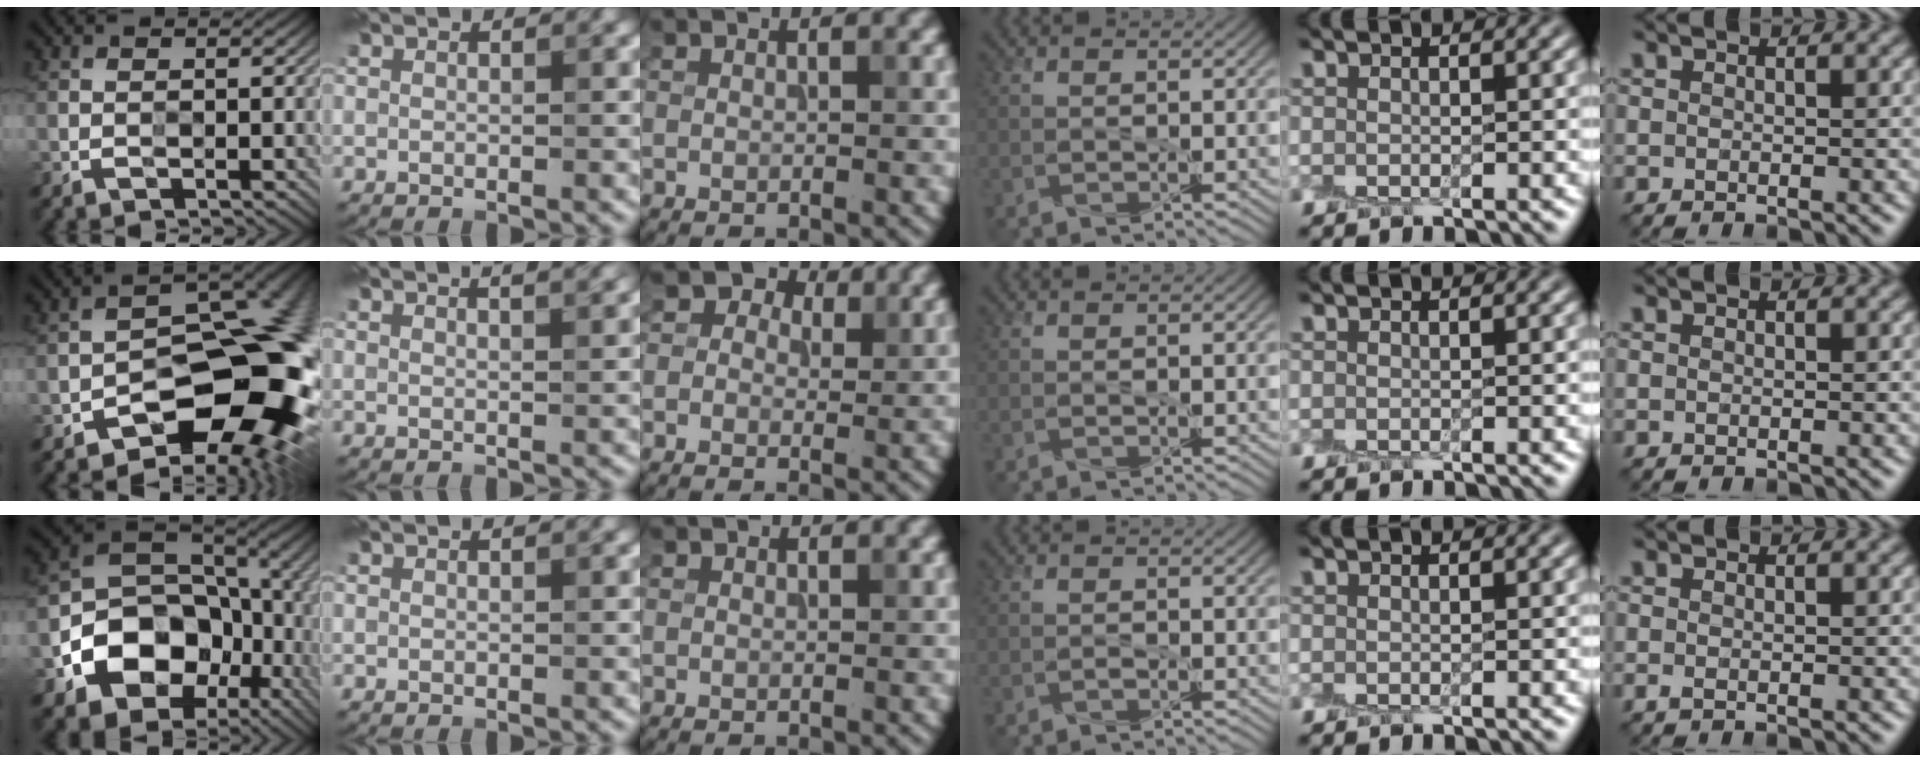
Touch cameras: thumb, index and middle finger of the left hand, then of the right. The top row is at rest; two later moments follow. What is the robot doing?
{"motion": "peel", "object": "aluminum foil"}